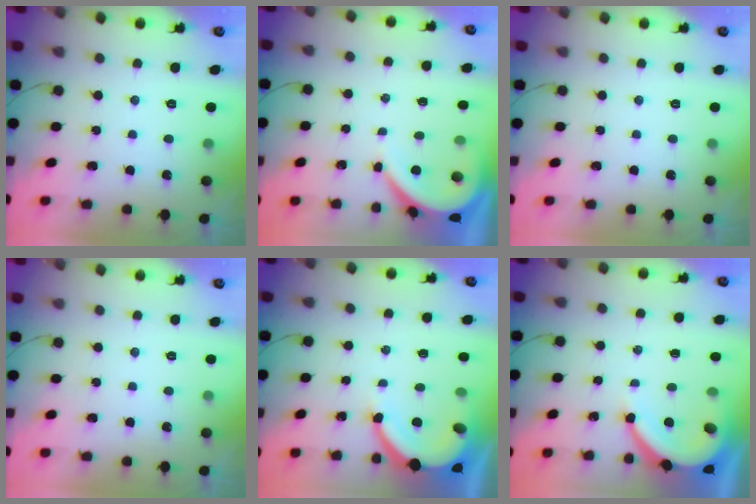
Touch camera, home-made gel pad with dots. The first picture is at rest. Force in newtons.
{"total": 5.4, "press": 5.4, "slide": 0.7}
{"total": 0.0}
{"total": 0.0}
{"total": 8.7, "press": 8.6, "slide": 1.2}
{"total": 8.6, "press": 8.6, "slide": 0.9}